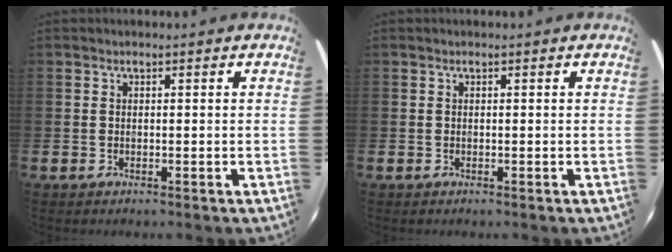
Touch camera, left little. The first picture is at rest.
{"total": 0.0}